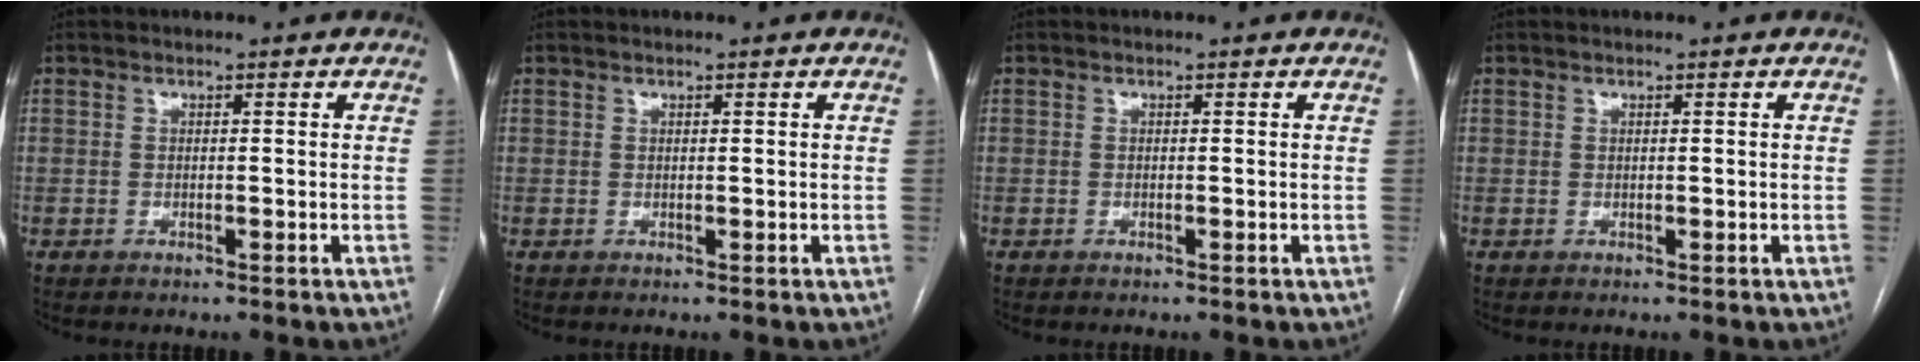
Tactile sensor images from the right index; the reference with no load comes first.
{"total": 0.0}
{"total": 0.0}
{"total": 0.0}